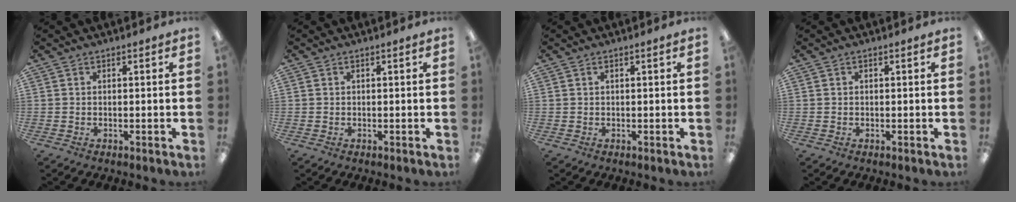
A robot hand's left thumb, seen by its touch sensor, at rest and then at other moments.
{"total": 0.0}
{"total": 0.8, "force": [0.2, 0.2, 0.7], "torque": [-0.014, 0.001, 0.004]}
{"total": 0.0}